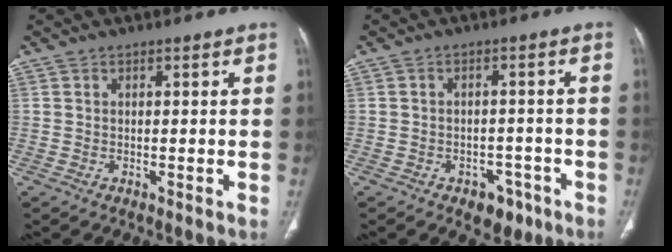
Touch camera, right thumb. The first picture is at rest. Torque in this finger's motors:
{"motor_torque": [0.60, 0.78, -0.11, 0.02, 0.02]}